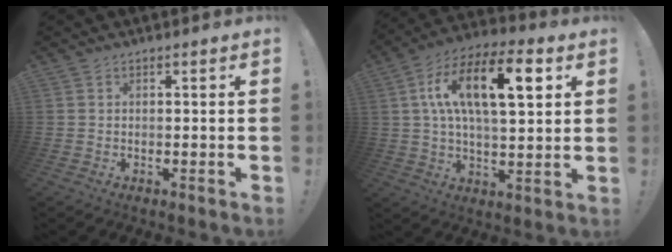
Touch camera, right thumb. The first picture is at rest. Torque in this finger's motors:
{"motor_torque": [2.50, 2.51, 0.31, 0.27, 0.28]}